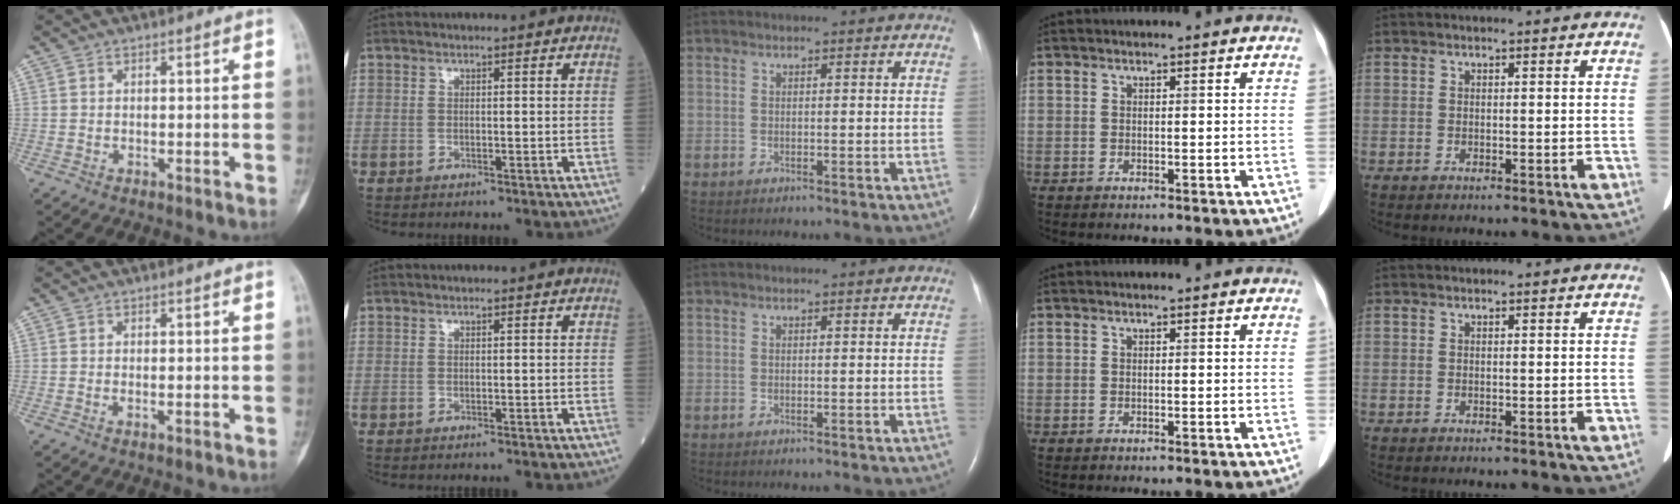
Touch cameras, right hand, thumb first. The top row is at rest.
{"thumb": {"total": 0.8, "force": [-0.3, 0.2, 0.7], "torque": [-0.015, 0.003, -0.004]}, "index": {"total": 0.7, "force": [-0.6, 0.0, 0.2], "torque": [-0.001, 0.000, -0.012]}}